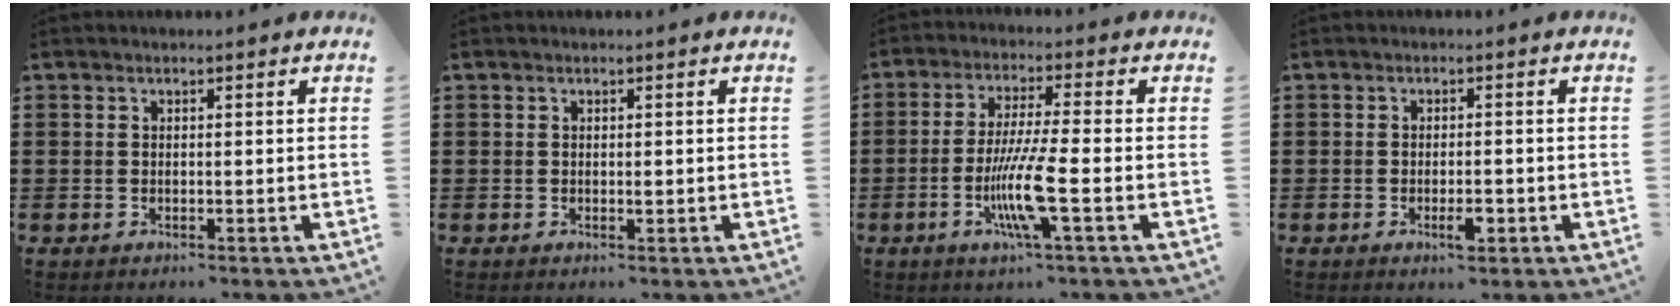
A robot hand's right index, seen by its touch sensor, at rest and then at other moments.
{"total": 0.7, "force": [-0.1, 0.2, 0.7], "torque": [-0.013, -0.002, -0.001]}
{"total": 9.2, "force": [-2.8, 0.6, 8.7], "torque": [-0.177, -0.019, -0.057]}
{"total": 2.9, "force": [-1.2, 0.9, 2.5], "torque": [-0.050, -0.001, -0.024]}